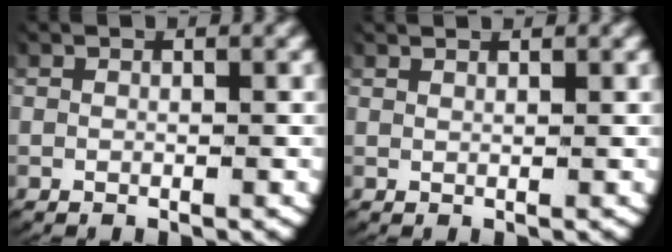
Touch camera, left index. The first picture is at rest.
{"total": 1.2, "force": [1.1, -0.3, 0.2], "torque": [-0.003, -0.001, 0.021]}